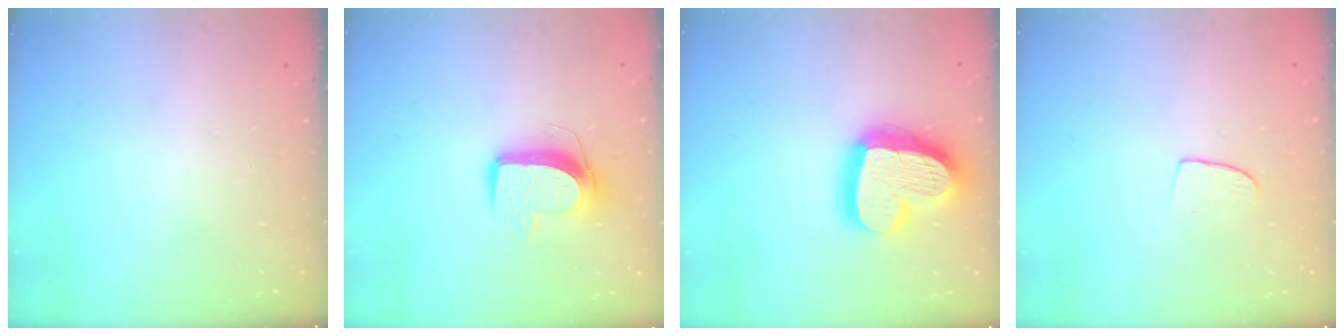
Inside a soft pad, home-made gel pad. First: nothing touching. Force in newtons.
{"total": 9.9, "press": 9.9, "slide": 0.6}
{"total": 21.5, "press": 21.4, "slide": 2.1}
{"total": 6.3, "press": 6.3, "slide": 0.5}